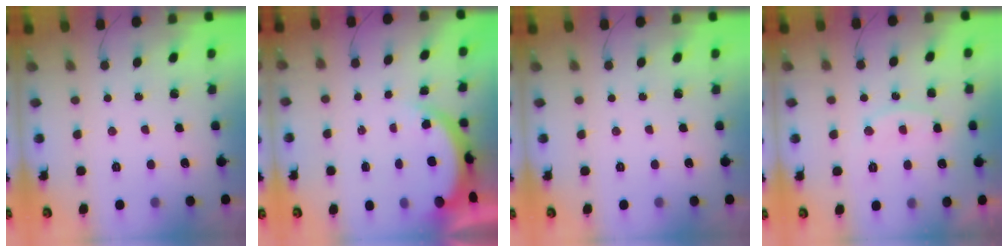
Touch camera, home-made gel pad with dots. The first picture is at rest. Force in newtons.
{"total": 4.7, "press": 4.7, "slide": 0.5}
{"total": 0.0}
{"total": 10.0, "press": 9.9, "slide": 0.5}